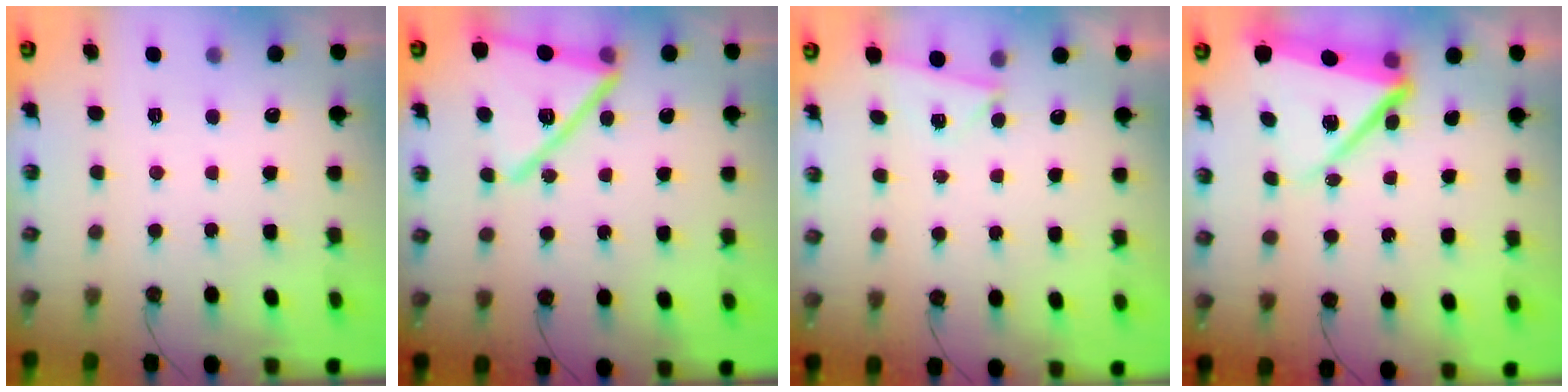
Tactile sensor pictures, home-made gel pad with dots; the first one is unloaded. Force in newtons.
{"total": 20.2, "press": 19.8, "slide": 3.9}
{"total": 1.8, "press": 1.4, "slide": 1.2}
{"total": 14.2, "press": 14.1, "slide": 1.3}